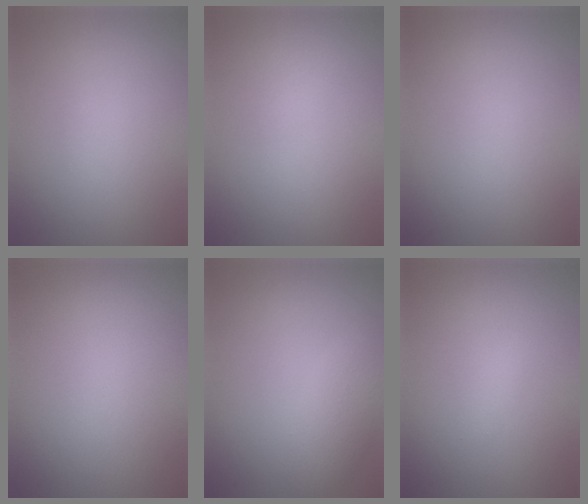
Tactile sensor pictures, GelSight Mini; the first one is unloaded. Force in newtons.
{"total": 0.6, "press": 0.6, "slide": 0.1}
{"total": 0.0}
{"total": 0.0}
{"total": 2.7, "press": 2.7, "slide": 0.2}
{"total": 0.5, "press": 0.5, "slide": 0.0}